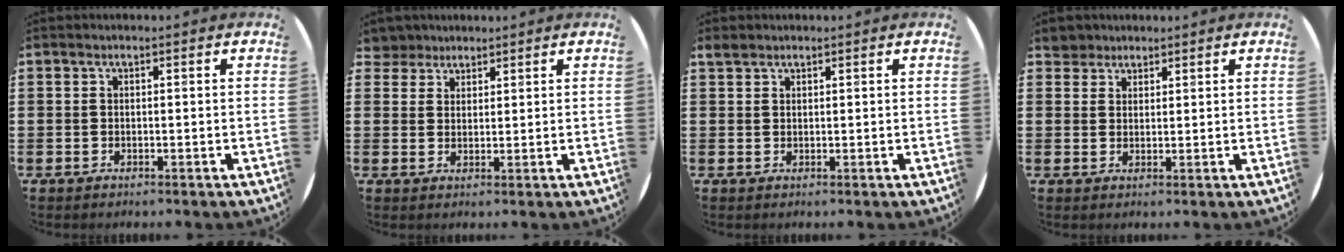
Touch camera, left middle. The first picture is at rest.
{"total": 3.5, "force": [3.1, 1.6, -0.1], "torque": [-0.008, 0.001, 0.060]}
{"total": 1.3, "force": [1.2, 0.5, 0.2], "torque": [-0.005, 0.004, 0.022]}
{"total": 2.7, "force": [2.4, 1.3, -0.1], "torque": [-0.005, 0.007, 0.047]}